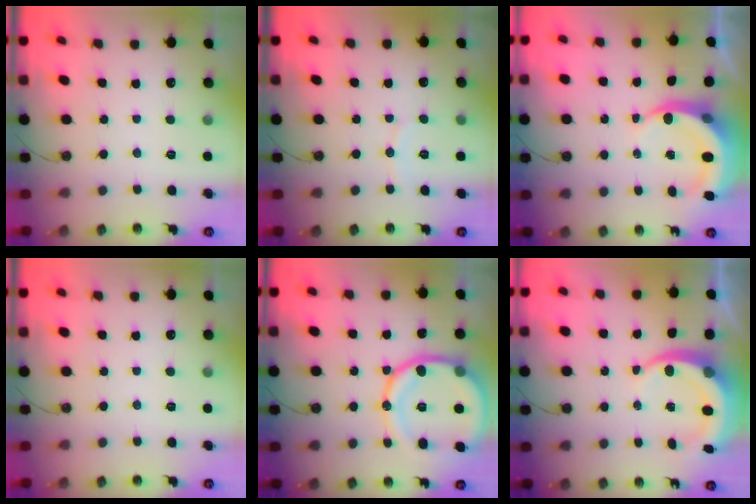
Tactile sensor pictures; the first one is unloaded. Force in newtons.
{"total": 4.5, "press": 4.5, "slide": 0.5}
{"total": 7.7, "press": 7.7, "slide": 1.1}
{"total": 0.0}
{"total": 18.3, "press": 18.1, "slide": 2.0}
{"total": 9.5, "press": 9.2, "slide": 2.3}